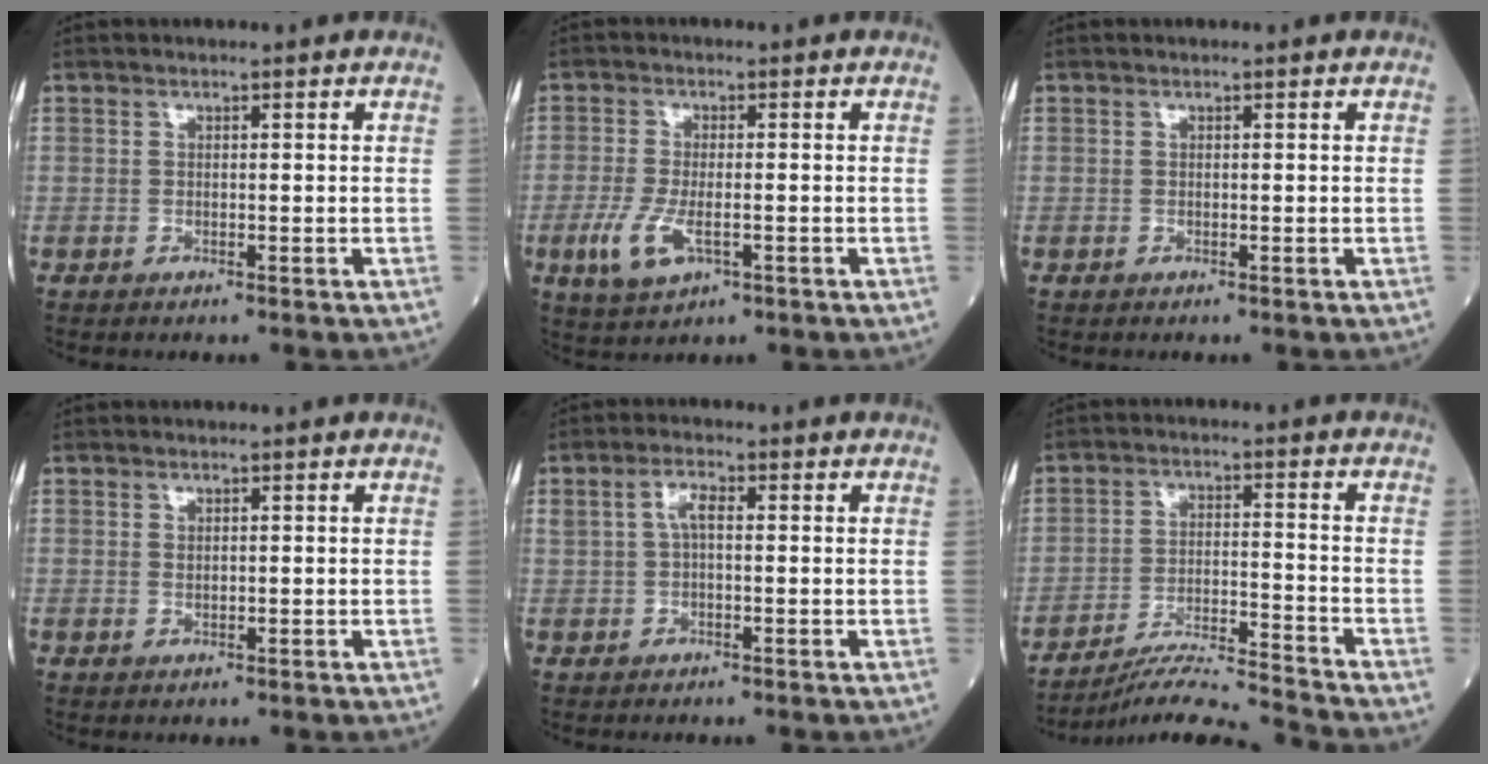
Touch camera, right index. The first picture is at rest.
{"total": 6.0, "force": [-2.0, 2.3, 5.2], "torque": [-0.113, -0.012, -0.032]}
{"total": 0.0}
{"total": 0.7, "force": [0.4, 0.4, 0.5], "torque": [-0.009, -0.005, 0.009]}
{"total": 3.0, "force": [0.6, 1.2, 2.7], "torque": [-0.057, 0.017, 0.013]}
{"total": 9.9, "force": [-9.4, -2.5, 1.9], "torque": [-0.026, -0.006, -0.167]}